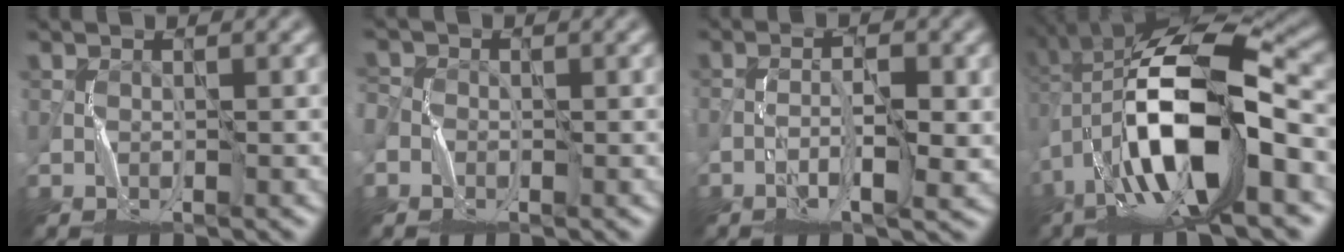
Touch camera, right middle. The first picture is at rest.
{"total": 1.3, "force": [-0.6, 1.1, 0.2], "torque": [0.003, -0.003, -0.010]}
{"total": 3.6, "force": [-1.2, 1.0, 3.3], "torque": [-0.063, 0.000, -0.023]}
{"total": 14.3, "force": [-3.6, 5.0, 12.9], "torque": [-0.238, 0.013, -0.067]}